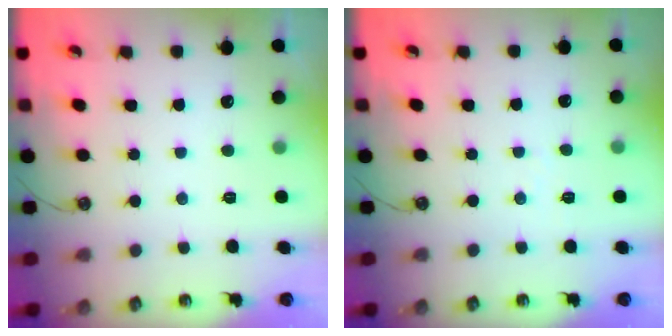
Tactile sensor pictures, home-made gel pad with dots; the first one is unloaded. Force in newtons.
{"total": 3.3, "press": 3.3, "slide": 0.4}